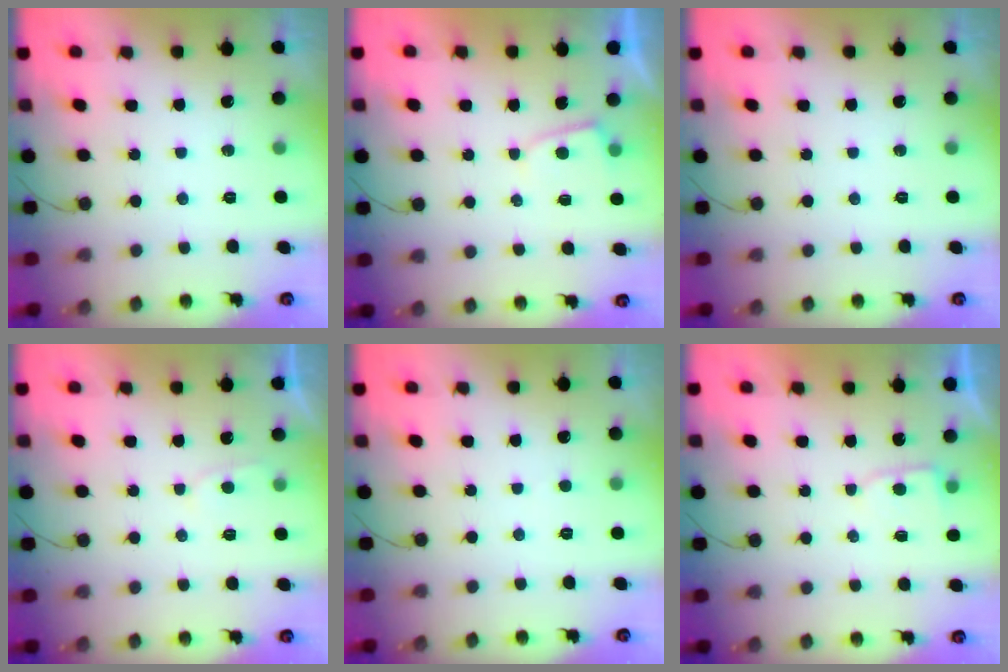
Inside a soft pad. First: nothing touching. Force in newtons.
{"total": 2.3, "press": 2.2, "slide": 0.3}
{"total": 0.0}
{"total": 2.0, "press": 2.0, "slide": 0.2}
{"total": 2.3, "press": 2.3, "slide": 0.2}
{"total": 2.8, "press": 2.8, "slide": 0.4}